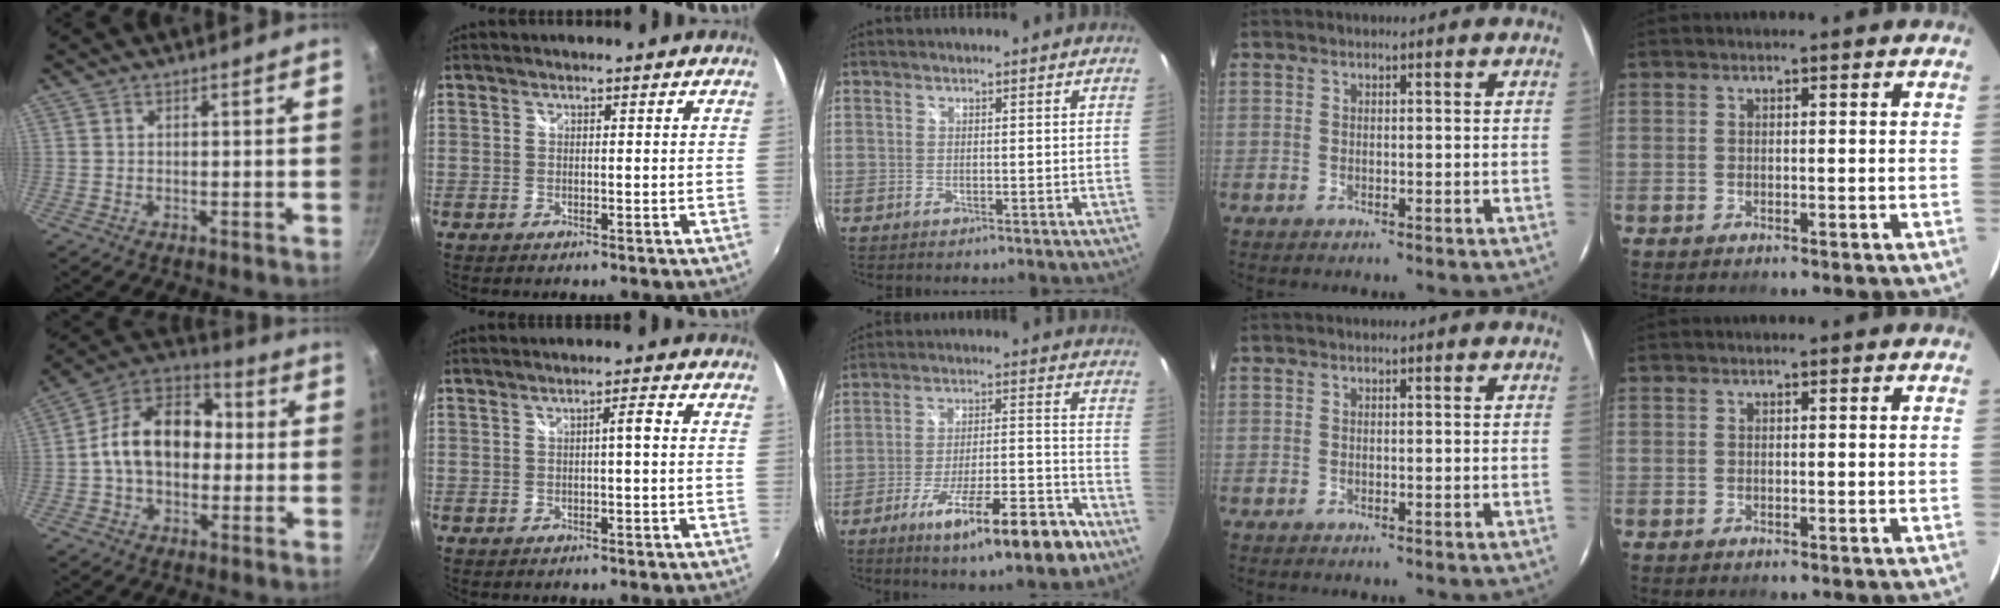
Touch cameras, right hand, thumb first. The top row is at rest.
{"thumb": {"total": 16.2, "force": [-0.3, 11.5, 11.4], "torque": [-0.150, 0.045, -0.027]}, "index": {"total": 2.2, "force": [0.0, 0.3, 2.2], "torque": [-0.034, 0.007, -0.001]}, "middle": {"total": 16.3, "force": [-10.4, 3.0, 12.3], "torque": [-0.208, -0.025, -0.157]}}